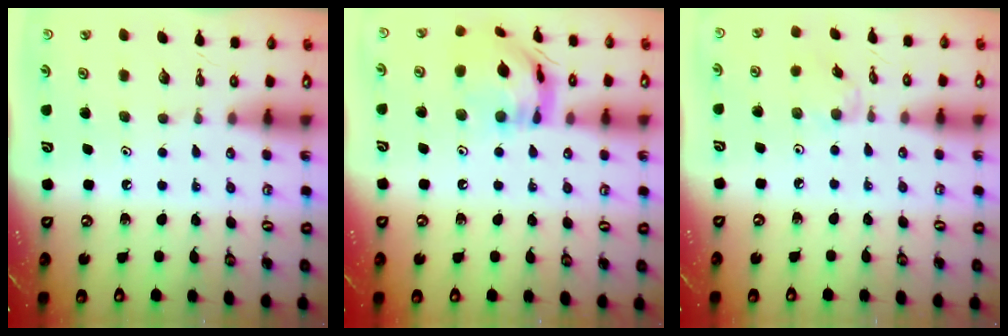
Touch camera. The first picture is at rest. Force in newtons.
{"total": 14.1, "press": 14.0, "slide": 1.4}
{"total": 1.6, "press": 1.5, "slide": 0.4}